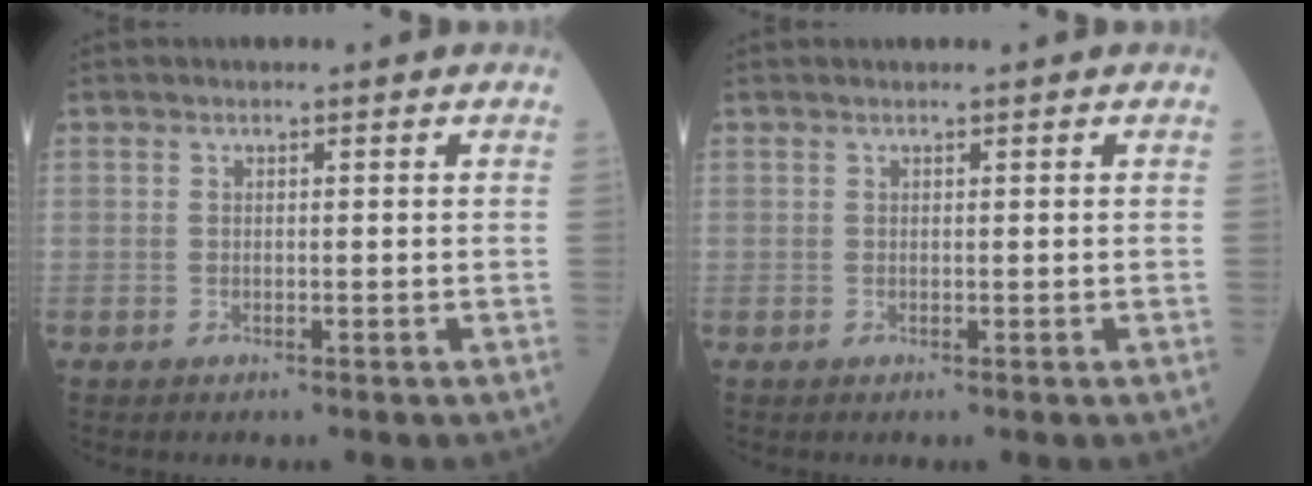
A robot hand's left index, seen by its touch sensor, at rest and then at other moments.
{"total": 0.6, "force": [0.6, -0.1, 0.1], "torque": [-0.006, 0.007, 0.013]}